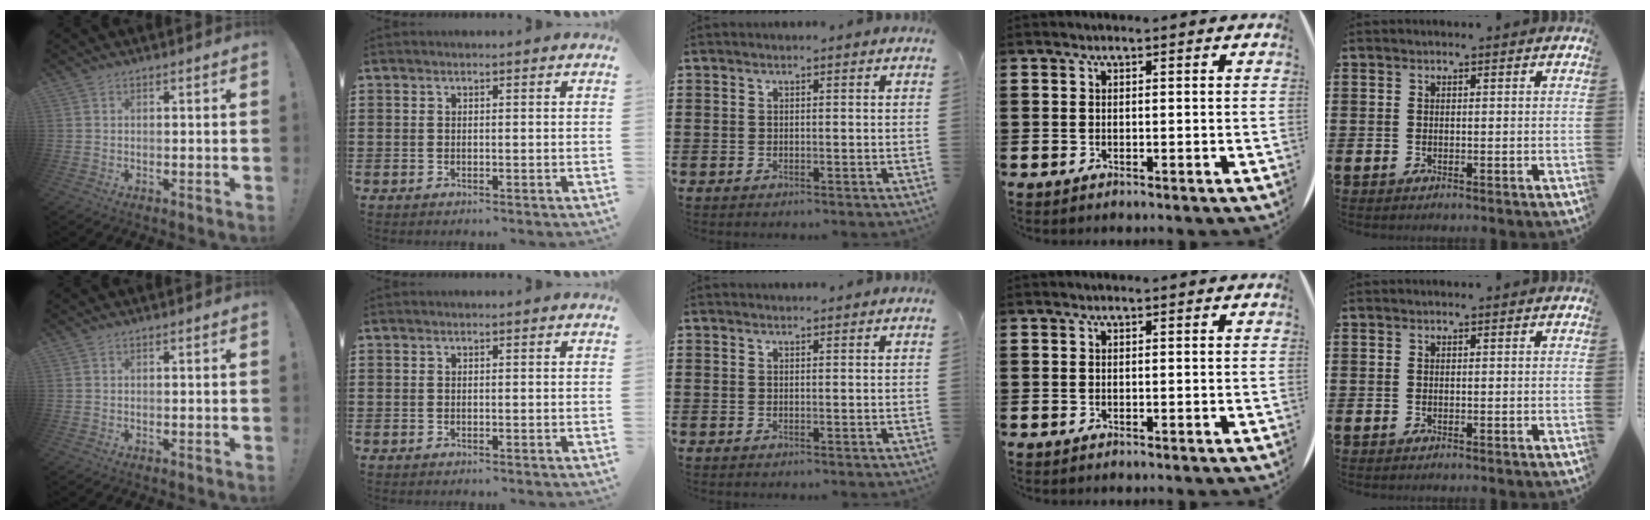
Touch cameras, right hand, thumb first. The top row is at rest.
{"middle": {"total": 0.8, "force": [0.8, 0.1, 0.0], "torque": [0.007, -0.004, 0.013]}}